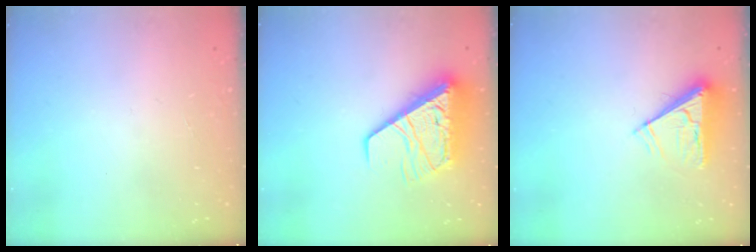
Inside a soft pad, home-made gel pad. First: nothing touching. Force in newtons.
{"total": 13.3, "press": 13.2, "slide": 1.2}
{"total": 8.4, "press": 8.3, "slide": 1.4}